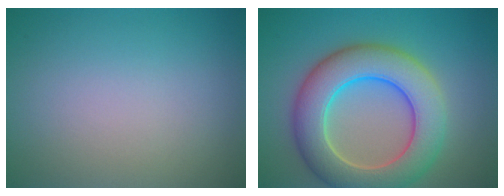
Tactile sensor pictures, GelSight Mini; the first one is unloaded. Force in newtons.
{"total": 9.1, "press": 9.1, "slide": 0.5}